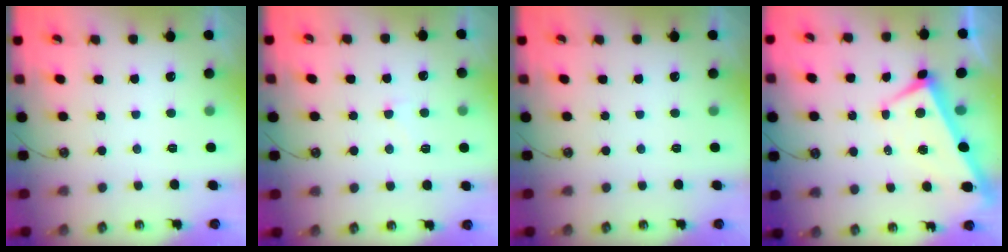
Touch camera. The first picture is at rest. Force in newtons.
{"total": 4.7, "press": 4.6, "slide": 0.7}
{"total": 0.0}
{"total": 0.9, "press": 0.6, "slide": 0.8}